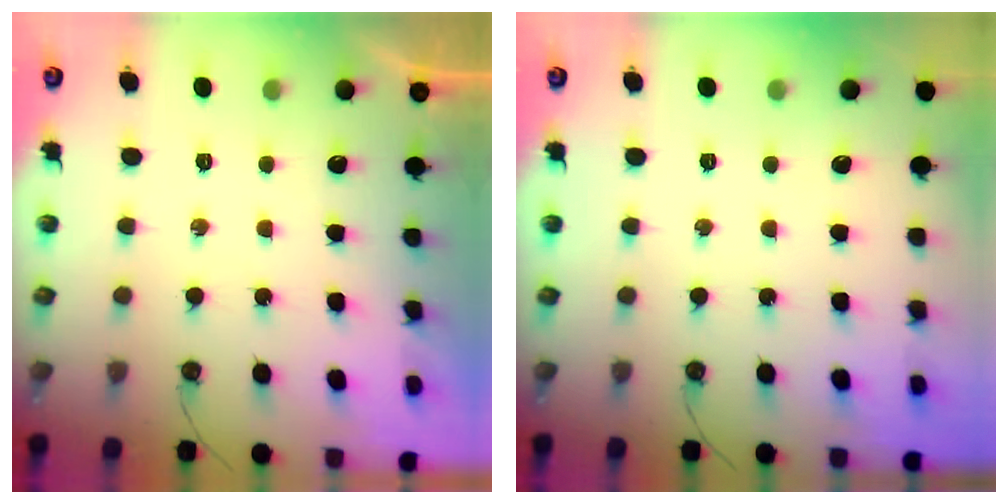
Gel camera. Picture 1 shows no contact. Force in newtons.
{"total": 0.0}